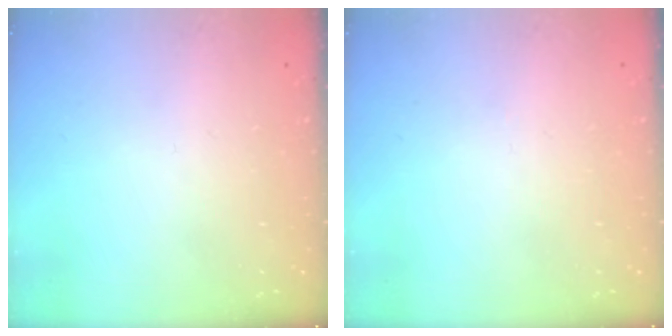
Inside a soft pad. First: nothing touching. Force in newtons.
{"total": 0.0}